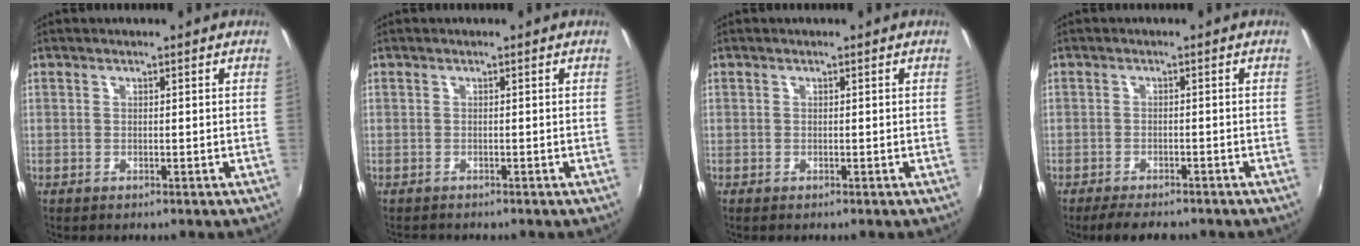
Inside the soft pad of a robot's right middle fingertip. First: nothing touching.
{"total": 1.1, "force": [-1.1, 0.3, 0.0], "torque": [-0.005, -0.002, -0.019]}
{"total": 0.0}
{"total": 5.8, "force": [-4.9, 1.6, 2.7], "torque": [-0.065, -0.013, -0.078]}